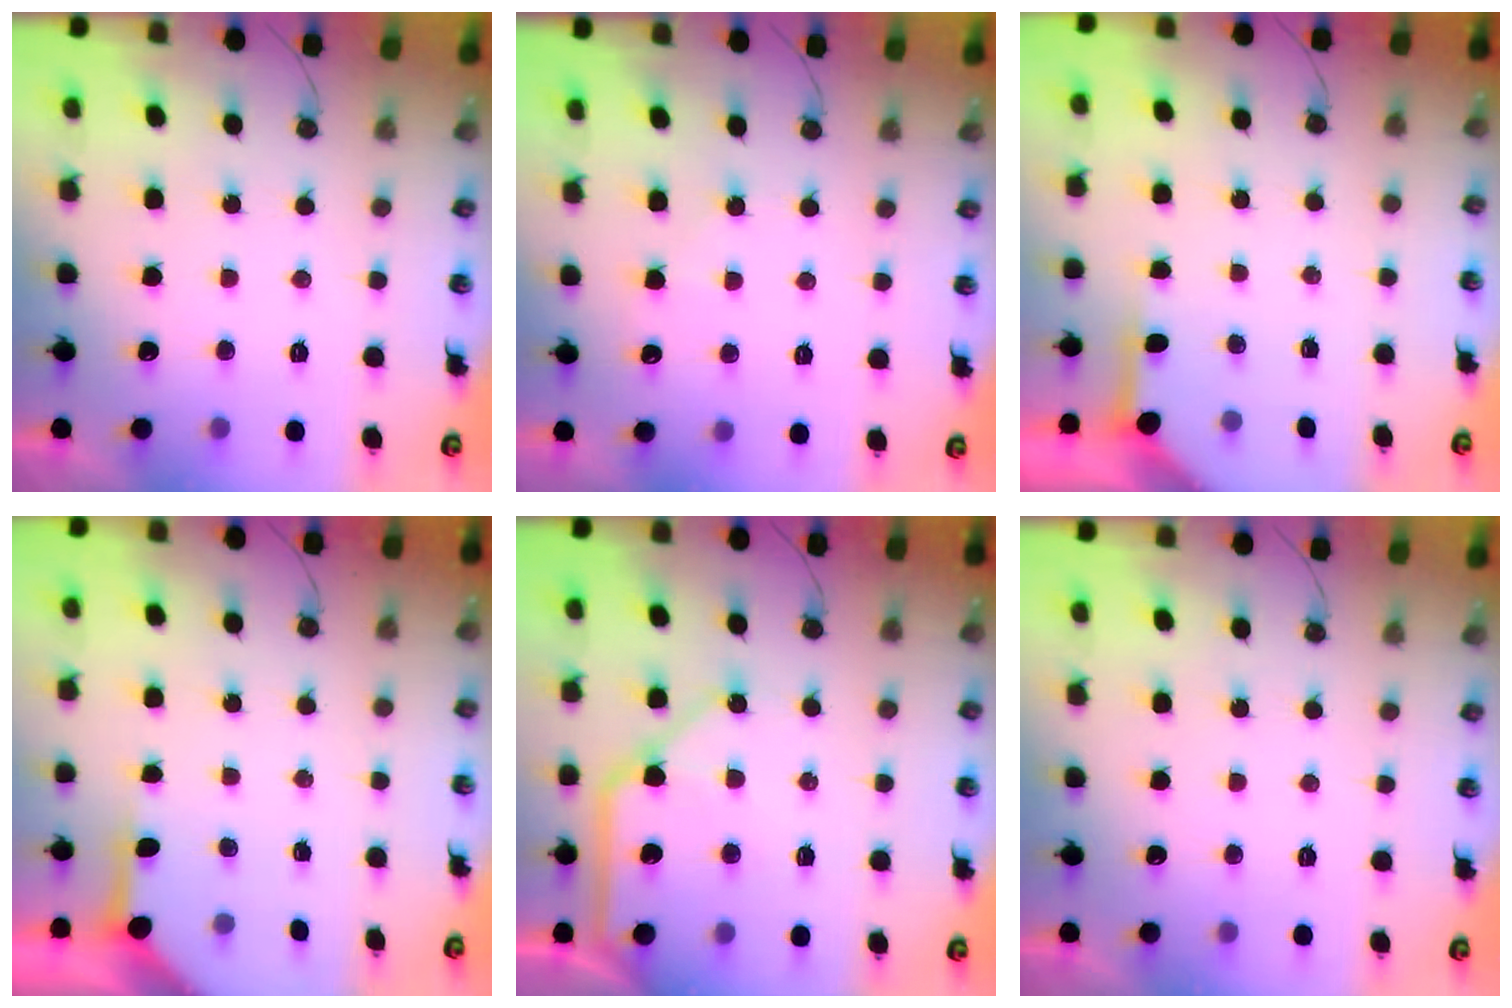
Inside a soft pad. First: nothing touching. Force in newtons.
{"total": 4.2, "press": 4.2, "slide": 0.4}
{"total": 3.8, "press": 3.8, "slide": 0.5}
{"total": 4.0, "press": 3.9, "slide": 0.5}
{"total": 12.1, "press": 11.9, "slide": 1.6}
{"total": 0.0}